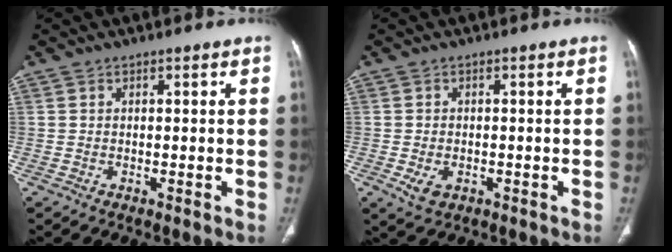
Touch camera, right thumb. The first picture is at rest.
{"total": 3.6, "force": [-1.2, 2.4, 2.4], "torque": [-0.043, 0.002, -0.012]}